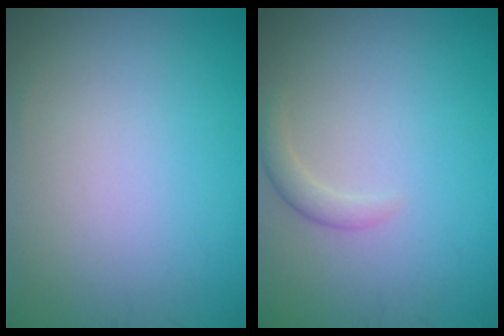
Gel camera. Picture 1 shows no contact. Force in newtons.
{"total": 1.2, "press": 1.2, "slide": 0.1}